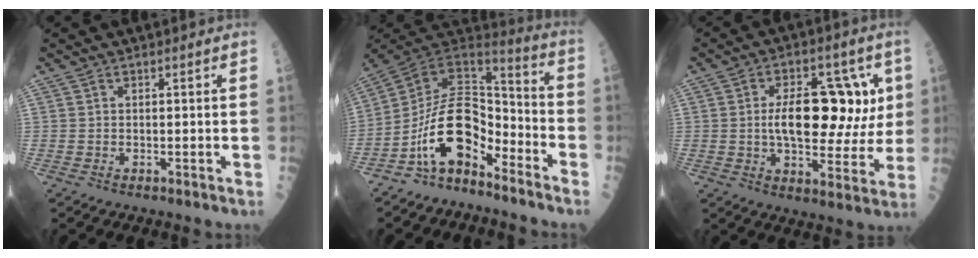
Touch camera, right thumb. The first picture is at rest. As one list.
[{"total": 15.5, "force": [-8.1, 8.2, 10.5], "torque": [-0.159, 0.100, -0.147]}, {"total": 16.2, "force": [2.3, 8.6, 13.5], "torque": [-0.151, 0.005, 0.038]}]